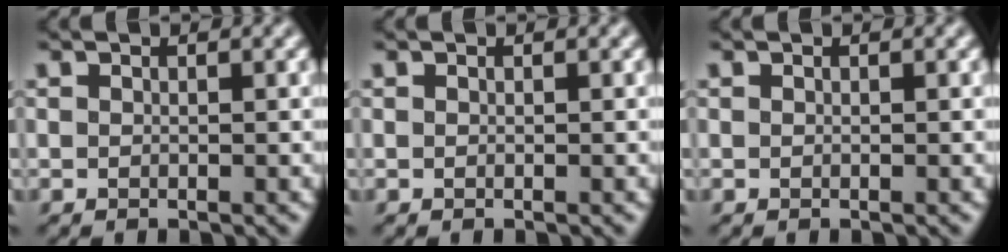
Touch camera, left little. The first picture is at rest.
{"total": 0.0}
{"total": 0.0}